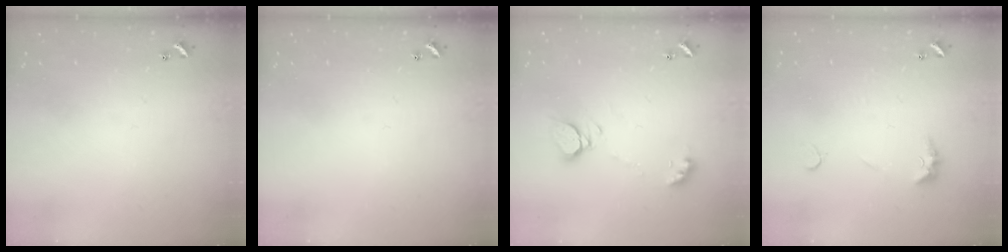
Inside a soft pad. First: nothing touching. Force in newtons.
{"total": 0.0}
{"total": 6.6, "press": 6.6, "slide": 0.7}
{"total": 2.5, "press": 2.4, "slide": 0.7}